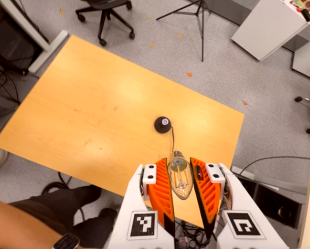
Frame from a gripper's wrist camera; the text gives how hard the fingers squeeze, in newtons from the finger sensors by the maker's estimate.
{"total": 14.5, "left": 16.0, "right": 13.0}